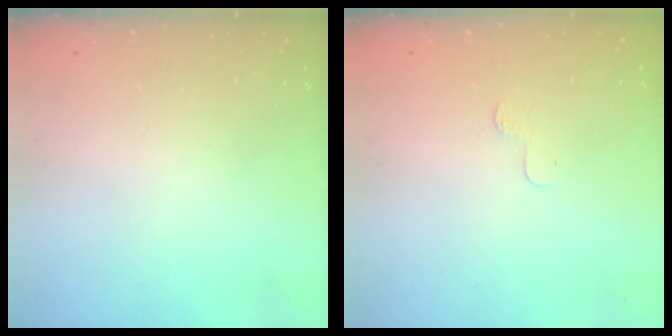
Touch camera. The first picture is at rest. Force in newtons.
{"total": 3.6, "press": 3.6, "slide": 0.4}